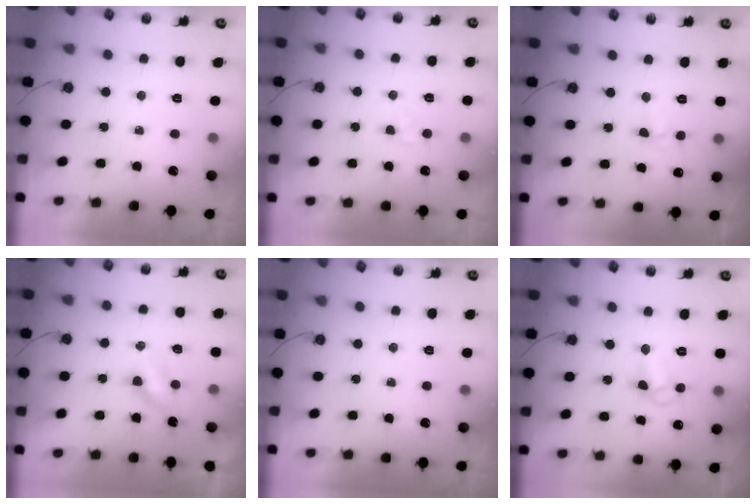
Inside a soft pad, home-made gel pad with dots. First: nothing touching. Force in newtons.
{"total": 2.4, "press": 2.3, "slide": 0.3}
{"total": 4.0, "press": 4.0, "slide": 0.6}
{"total": 3.3, "press": 3.2, "slide": 0.4}
{"total": 0.0}
{"total": 7.8, "press": 7.8, "slide": 0.5}